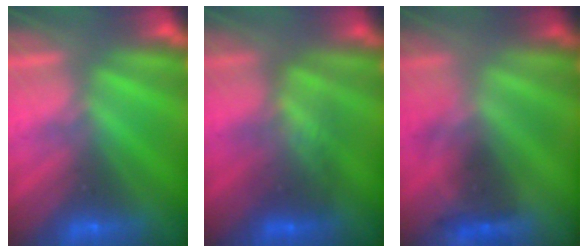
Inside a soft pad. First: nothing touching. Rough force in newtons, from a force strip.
{"total": 3.2}
{"total": 2.3}